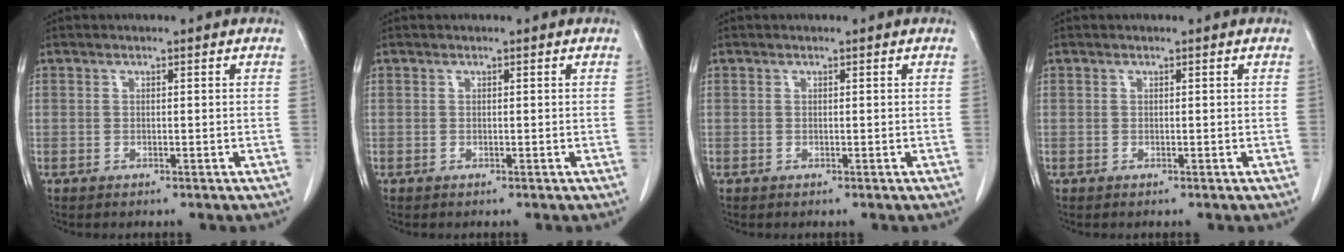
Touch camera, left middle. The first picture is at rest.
{"total": 0.0}
{"total": 0.0}
{"total": 0.0}